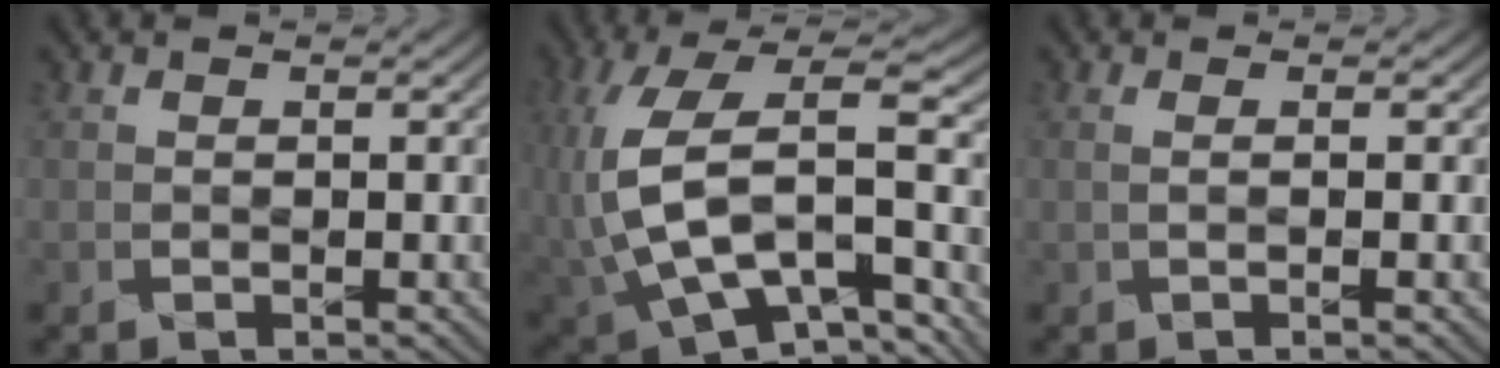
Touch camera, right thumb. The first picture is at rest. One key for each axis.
{"total": 14.4, "fx": -1.7, "fy": 7.3, "fz": 12.3, "tx": -0.272, "ty": -0.015, "tz": -0.022}
{"total": 2.2, "fx": -0.1, "fy": 0.4, "fz": 2.1, "tx": -0.024, "ty": 0.000, "tz": -0.009}